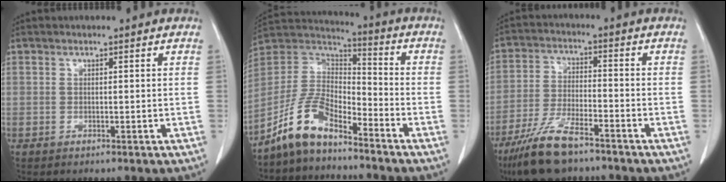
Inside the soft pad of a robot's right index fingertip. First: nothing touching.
{"total": 10.5, "force": [-7.9, 3.8, 5.8], "torque": [-0.135, 0.021, -0.157]}
{"total": 10.8, "force": [-7.8, 2.4, 7.0], "torque": [-0.146, -0.024, -0.143]}